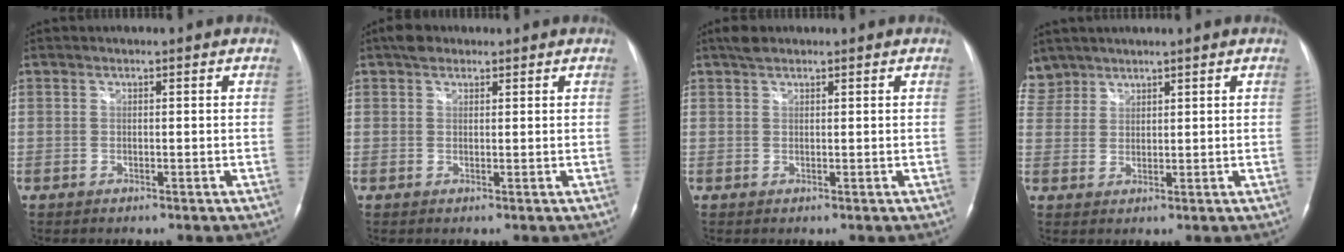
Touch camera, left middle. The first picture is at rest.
{"total": 2.5, "force": [1.7, 1.5, 1.0], "torque": [-0.020, 0.016, 0.026]}
{"total": 2.0, "force": [1.6, 0.8, 0.9], "torque": [-0.020, 0.015, 0.028]}
{"total": 4.3, "force": [3.6, 2.3, -0.5], "torque": [0.017, 0.010, 0.075]}